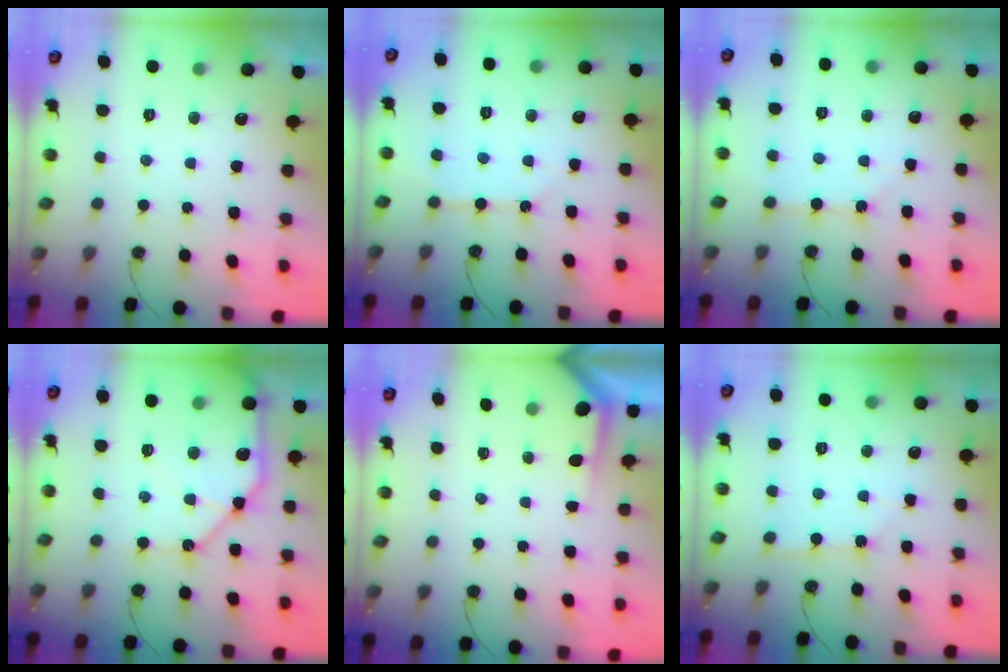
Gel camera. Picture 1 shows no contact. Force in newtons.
{"total": 6.1, "press": 6.1, "slide": 0.7}
{"total": 2.6, "press": 2.5, "slide": 0.4}
{"total": 17.9, "press": 17.7, "slide": 2.4}
{"total": 1.8, "press": 1.8, "slide": 0.3}
{"total": 1.8, "press": 1.8, "slide": 0.3}